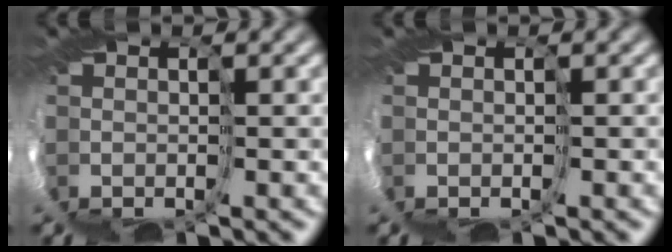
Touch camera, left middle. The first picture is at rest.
{"total": 0.5, "force": [-0.4, 0.3, 0.0], "torque": [0.002, -0.002, -0.007]}